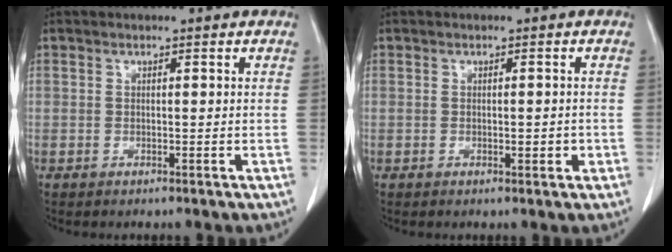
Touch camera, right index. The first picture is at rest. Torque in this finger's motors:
{"motor_torque": [0.19, 0.23, 0.10, 0.08]}